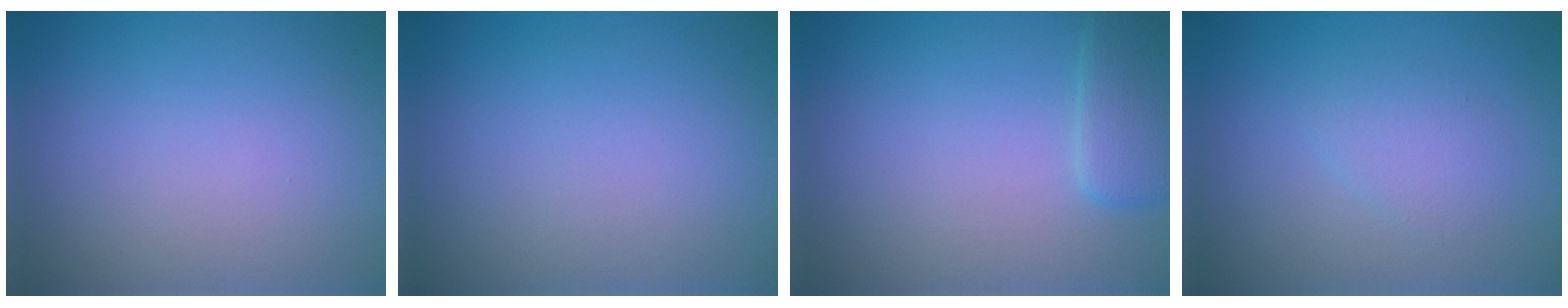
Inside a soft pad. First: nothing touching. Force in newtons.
{"total": 0.0}
{"total": 2.5, "press": 2.5, "slide": 0.2}
{"total": 1.6, "press": 1.6, "slide": 0.1}